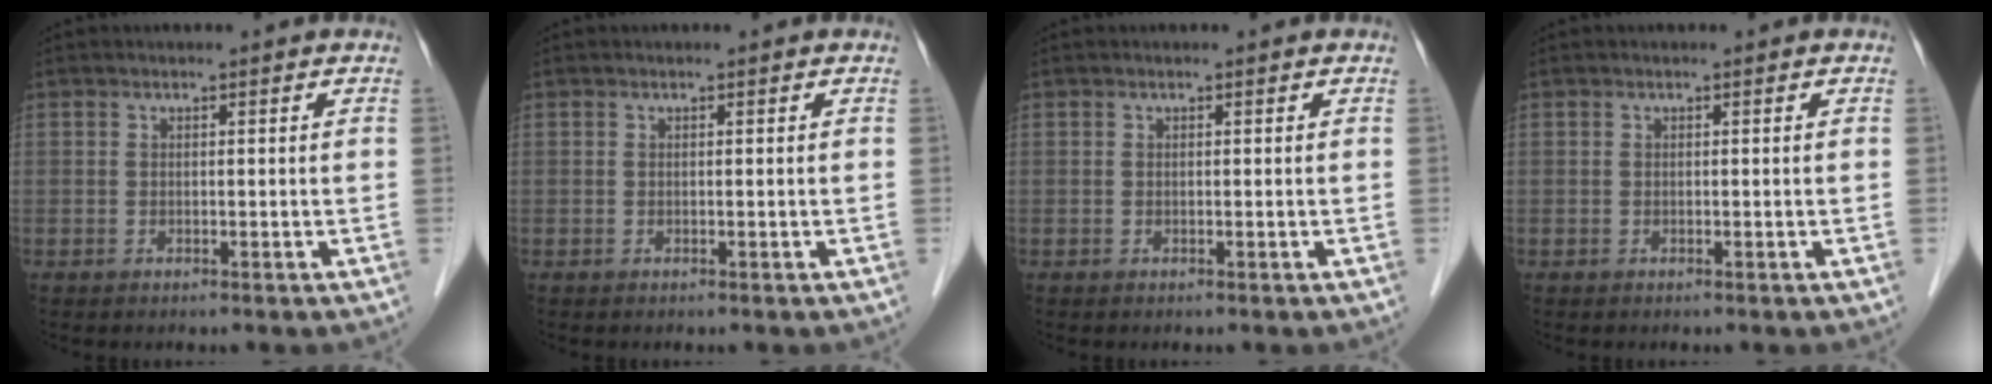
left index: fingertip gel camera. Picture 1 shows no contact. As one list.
[{"total": 0.0}, {"total": 0.0}, {"total": 0.0}]